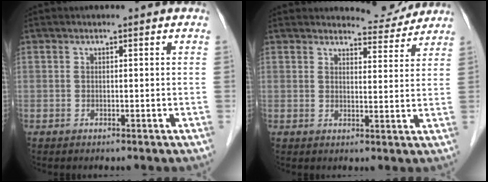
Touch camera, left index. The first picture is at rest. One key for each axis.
{"total": 5.0, "fx": 4.9, "fy": 0.9, "fz": -0.4, "tx": 0.003, "ty": -0.010, "tz": 0.056}